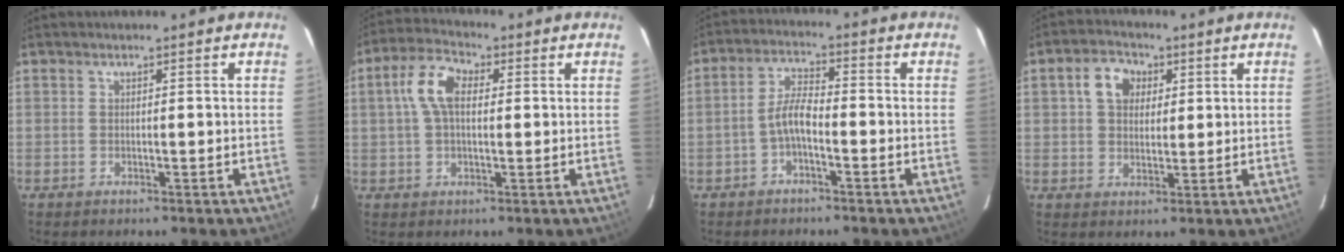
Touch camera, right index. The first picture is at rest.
{"total": 7.7, "force": [1.4, 4.3, 6.2], "torque": [-0.126, 0.023, 0.025]}
{"total": 4.4, "force": [-2.1, 1.3, 3.7], "torque": [-0.078, 0.014, -0.042]}
{"total": 6.2, "force": [2.1, 4.7, 3.5], "torque": [-0.063, 0.025, 0.037]}